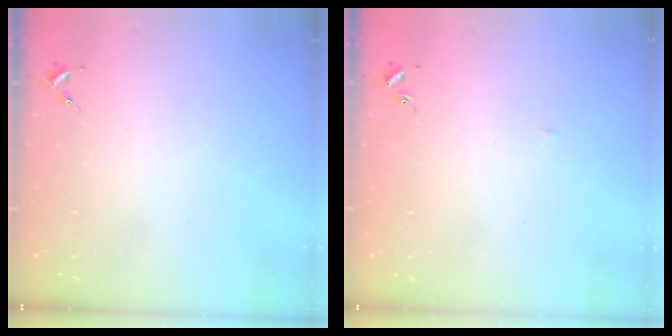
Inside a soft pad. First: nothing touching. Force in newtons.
{"total": 1.4, "press": 1.3, "slide": 0.3}